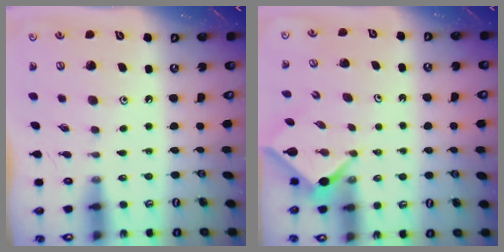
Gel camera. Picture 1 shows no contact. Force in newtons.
{"total": 2.5, "press": 2.4, "slide": 0.3}